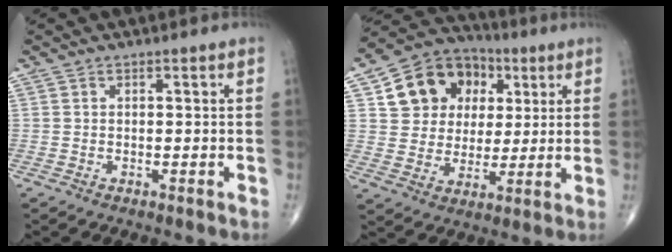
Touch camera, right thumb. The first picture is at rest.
{"total": 15.2, "force": [4.8, 12.7, 6.8], "torque": [-0.074, 0.007, 0.082]}